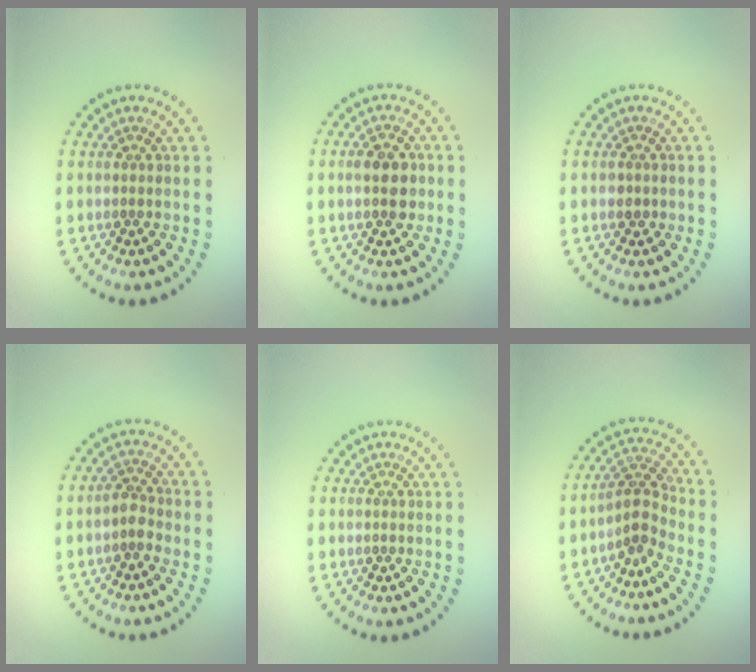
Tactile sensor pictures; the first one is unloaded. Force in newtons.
{"total": 3.2, "press": 3.2, "slide": 0.2}
{"total": 0.9, "press": 0.8, "slide": 0.4}
{"total": 1.6, "press": 1.5, "slide": 0.7}
{"total": 0.0}
{"total": 2.5, "press": 1.9, "slide": 1.7}